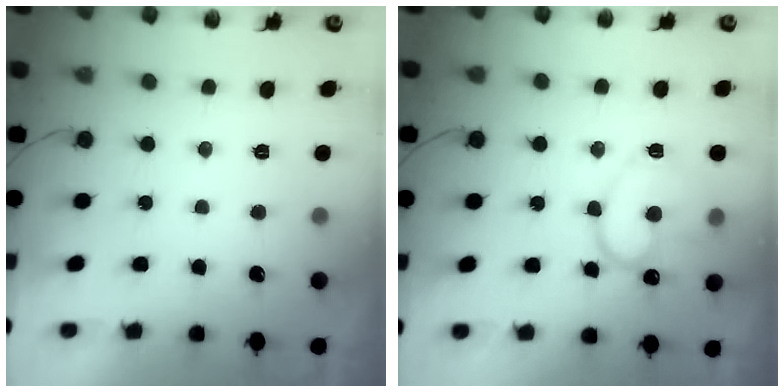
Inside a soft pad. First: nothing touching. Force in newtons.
{"total": 15.4, "press": 15.3, "slide": 1.6}